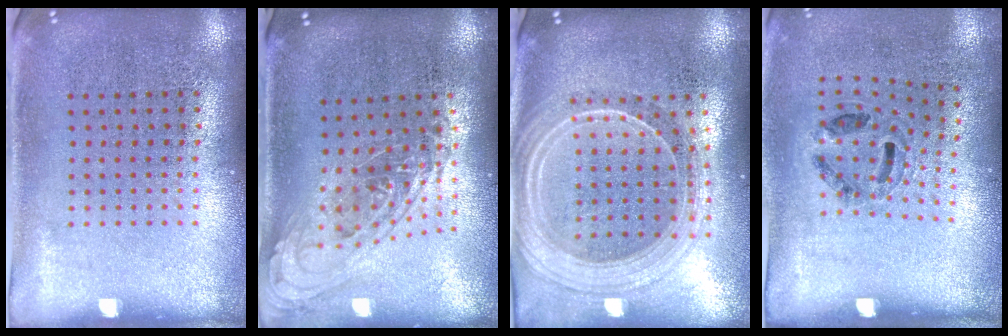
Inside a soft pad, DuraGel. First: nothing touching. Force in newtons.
{"total": 1.1, "press": 1.0, "slide": 0.4}
{"total": 2.3, "press": 2.0, "slide": 1.1}
{"total": 1.2, "press": 0.8, "slide": 0.8}